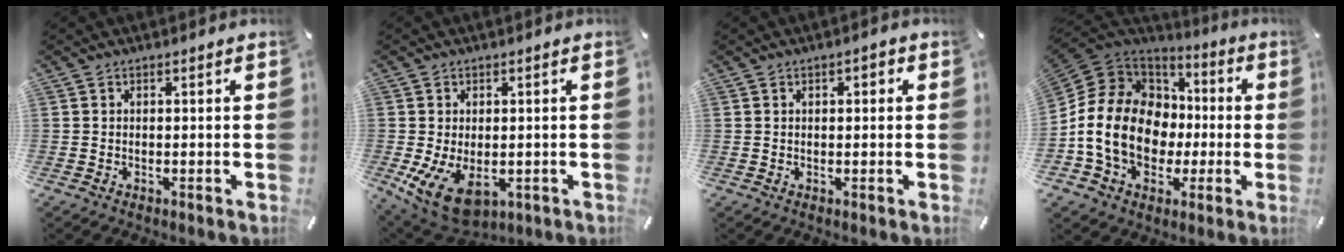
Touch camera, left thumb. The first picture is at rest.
{"total": 8.7, "force": [-1.7, 5.6, 6.5], "torque": [-0.136, -0.004, -0.024]}
{"total": 1.6, "force": [0.3, 0.9, 1.3], "torque": [-0.025, 0.007, 0.003]}
{"total": 17.8, "force": [-2.9, 14.4, 10.2], "torque": [-0.238, 0.007, -0.051]}